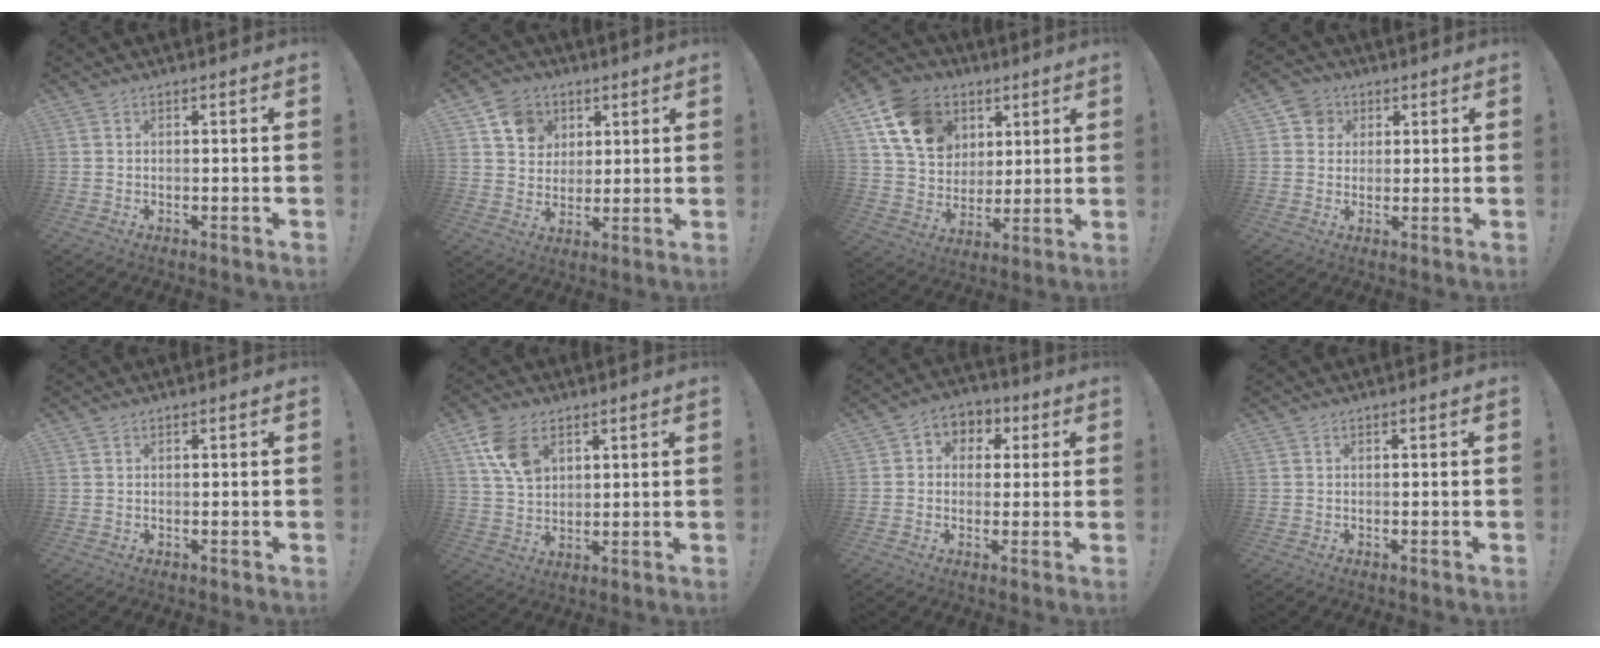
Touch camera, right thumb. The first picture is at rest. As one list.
[{"total": 10.8, "force": [4.9, 9.1, 3.0], "torque": [-0.034, -0.030, 0.097]}, {"total": 16.5, "force": [7.3, 12.7, 7.4], "torque": [-0.120, -0.023, 0.150]}, {"total": 5.7, "force": [1.8, 5.2, 1.6], "torque": [-0.022, -0.001, 0.034]}, {"total": 0.9, "force": [-0.5, -0.5, -0.6], "torque": [0.017, 0.002, -0.011]}, {"total": 11.1, "force": [5.4, 7.3, 6.3], "torque": [-0.111, -0.015, 0.106]}, {"total": 5.9, "force": [-0.2, 5.6, 1.9], "torque": [-0.020, 0.009, 0.000]}, {"total": 1.4, "force": [-0.9, -0.8, -0.8], "torque": [0.016, 0.004, -0.017]}]